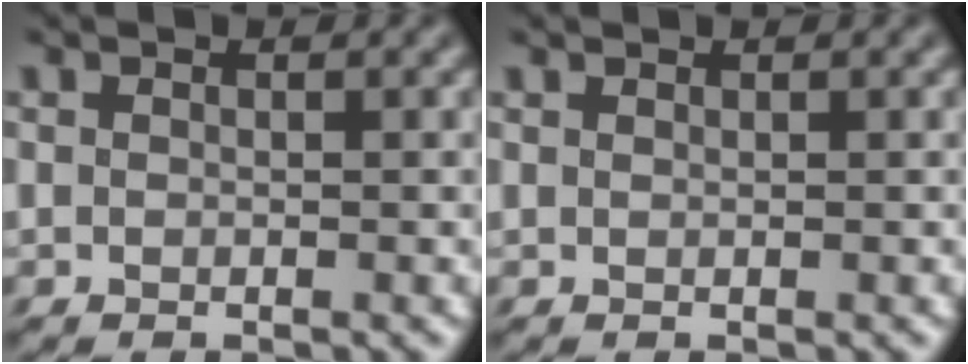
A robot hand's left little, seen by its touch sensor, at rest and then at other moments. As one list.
[{"total": 0.5, "force": [0.5, 0.0, 0.0], "torque": [-0.003, 0.004, 0.012]}]